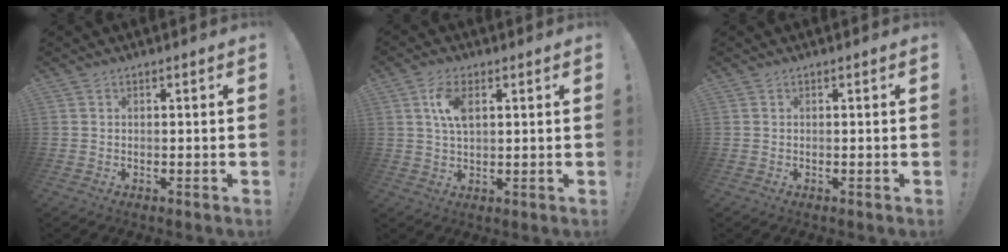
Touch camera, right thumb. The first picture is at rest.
{"total": 7.1, "force": [2.2, 3.7, 5.7], "torque": [-0.105, -0.001, 0.036]}
{"total": 0.0}